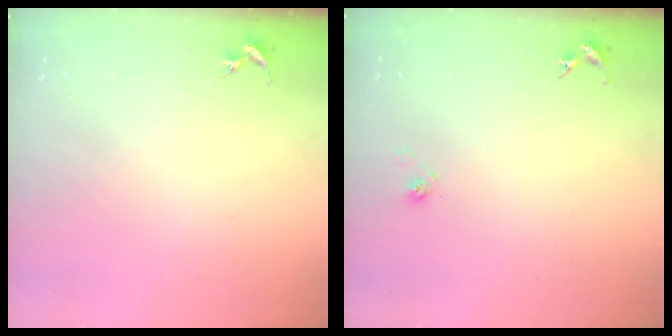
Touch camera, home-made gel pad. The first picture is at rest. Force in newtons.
{"total": 2.9, "press": 2.6, "slide": 1.4}